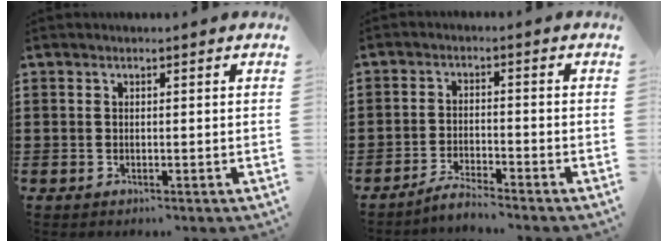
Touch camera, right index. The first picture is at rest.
{"total": 3.1, "force": [-3.1, 0.0, 0.6], "torque": [-0.014, 0.005, -0.062]}